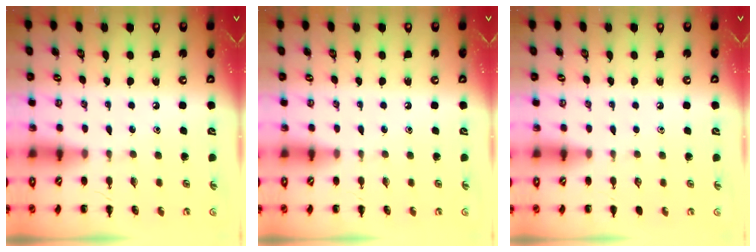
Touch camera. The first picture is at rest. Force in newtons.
{"total": 0.0}
{"total": 0.0}